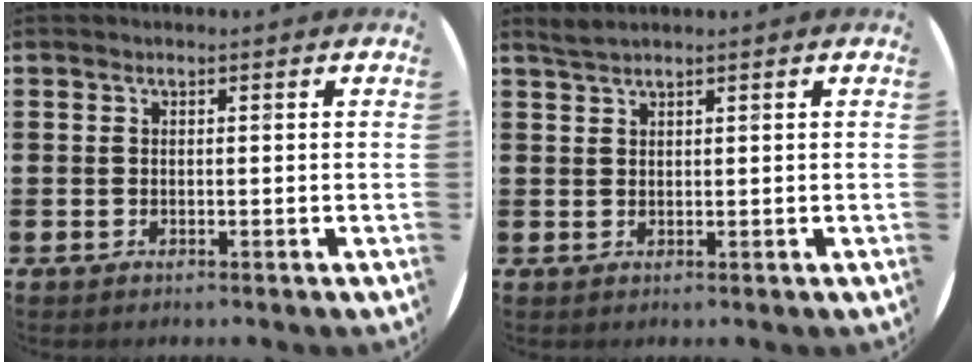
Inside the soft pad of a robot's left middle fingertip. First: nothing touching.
{"total": 1.2, "force": [1.2, -0.1, 0.3], "torque": [-0.007, 0.002, 0.023]}